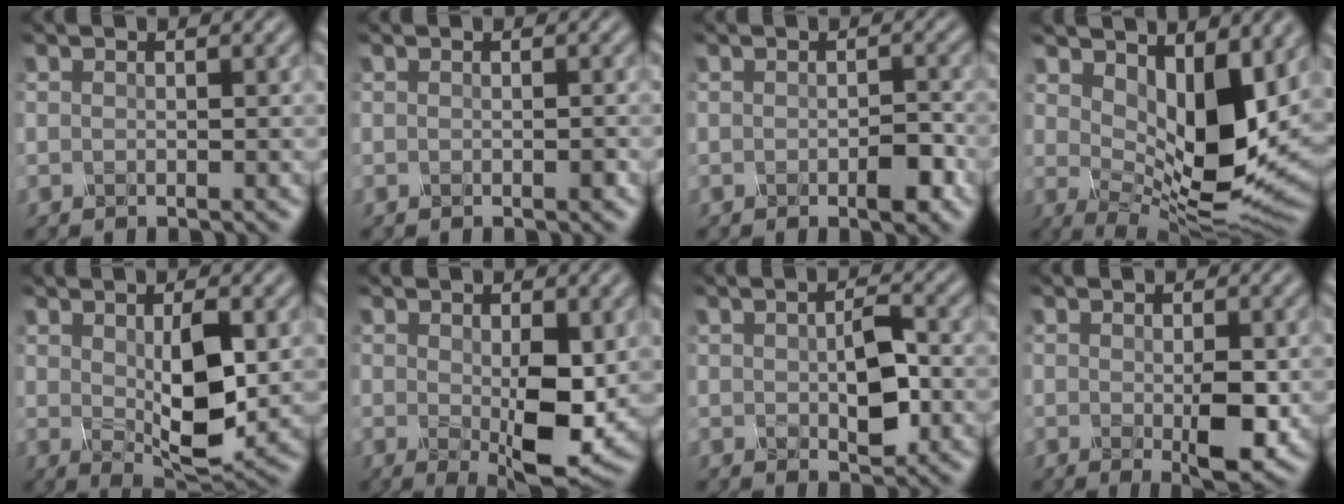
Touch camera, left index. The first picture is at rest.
{"total": 0.8, "force": [-0.6, 0.2, 0.6], "torque": [0.000, 0.004, -0.003]}
{"total": 2.4, "force": [-1.4, 0.7, 1.9], "torque": [-0.036, 0.002, -0.017]}
{"total": 8.2, "force": [2.6, 3.7, 6.9], "torque": [-0.120, -0.019, 0.055]}
{"total": 5.0, "force": [0.3, 1.7, 4.7], "torque": [-0.094, -0.009, 0.016]}
{"total": 6.0, "force": [-0.4, 2.2, 5.5], "torque": [-0.104, -0.013, 0.003]}
{"total": 3.0, "force": [-0.3, 1.2, 2.7], "torque": [-0.056, 0.000, 0.003]}
{"total": 3.7, "force": [-0.8, 1.1, 3.4], "torque": [-0.067, -0.007, -0.006]}